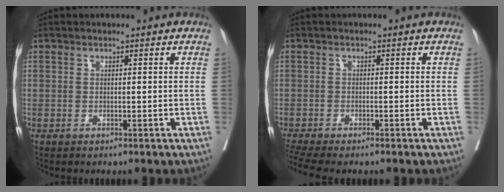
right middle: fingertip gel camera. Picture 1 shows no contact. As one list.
[{"total": 7.3, "force": [-6.1, 1.0, 3.9], "torque": [-0.067, -0.002, -0.100]}]